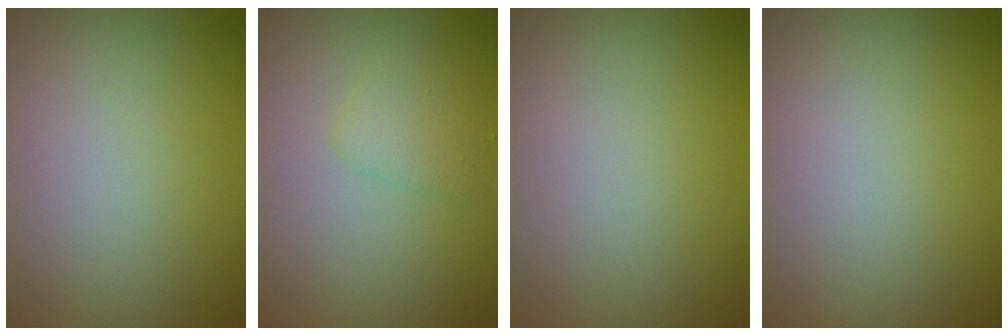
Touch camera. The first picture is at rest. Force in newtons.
{"total": 1.9, "press": 1.9, "slide": 0.0}
{"total": 0.0}
{"total": 0.0}